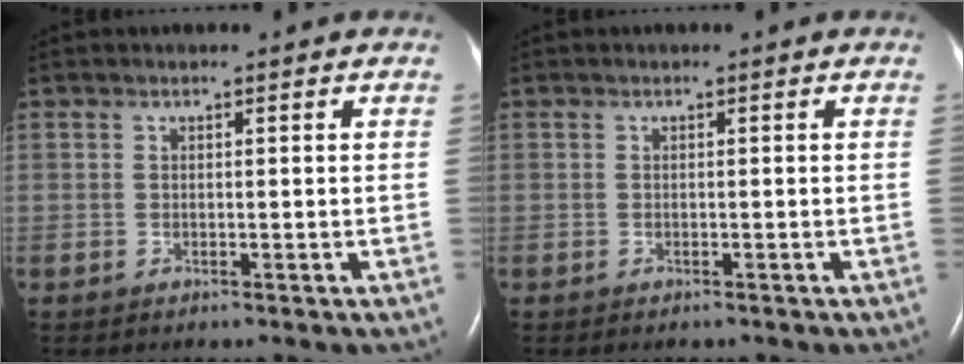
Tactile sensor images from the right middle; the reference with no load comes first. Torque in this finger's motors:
{"motor_torque": [-0.43, 0.10, -0.05, -0.01]}